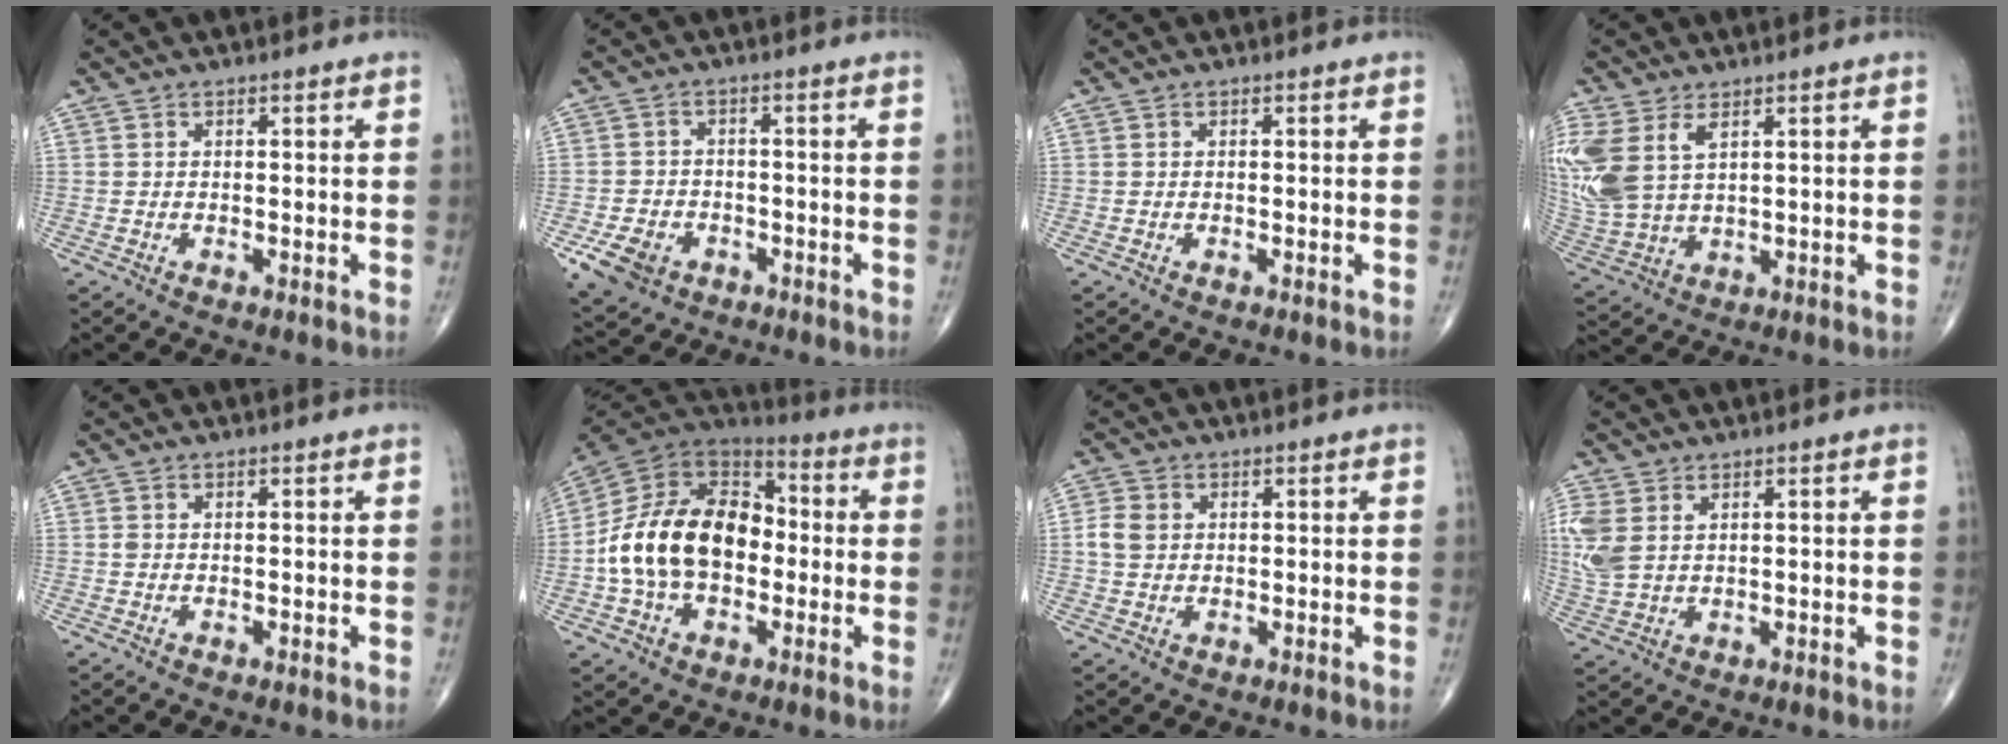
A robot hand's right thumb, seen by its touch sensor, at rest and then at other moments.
{"total": 7.3, "force": [-3.5, 5.5, 3.3], "torque": [-0.055, 0.016, -0.053]}
{"total": 0.0}
{"total": 14.4, "force": [5.2, 8.6, 10.3], "torque": [-0.265, -0.006, 0.116]}
{"total": 0.6, "force": [0.0, 0.5, 0.4], "torque": [-0.007, 0.000, 0.000]}
{"total": 20.6, "force": [-1.9, 14.0, 15.0], "torque": [-0.242, 0.039, -0.038]}
{"total": 3.7, "force": [0.5, 3.0, 2.2], "torque": [-0.040, 0.005, 0.007]}
{"total": 7.4, "force": [2.3, 4.7, 5.2], "torque": [-0.141, 0.003, 0.058]}